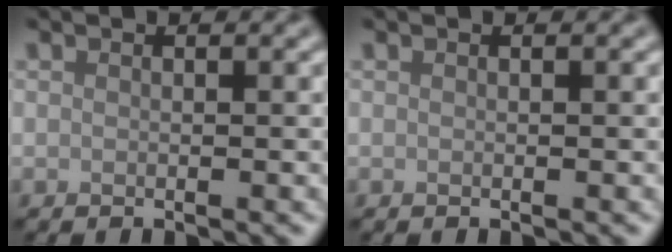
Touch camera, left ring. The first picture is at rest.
{"total": 0.0}